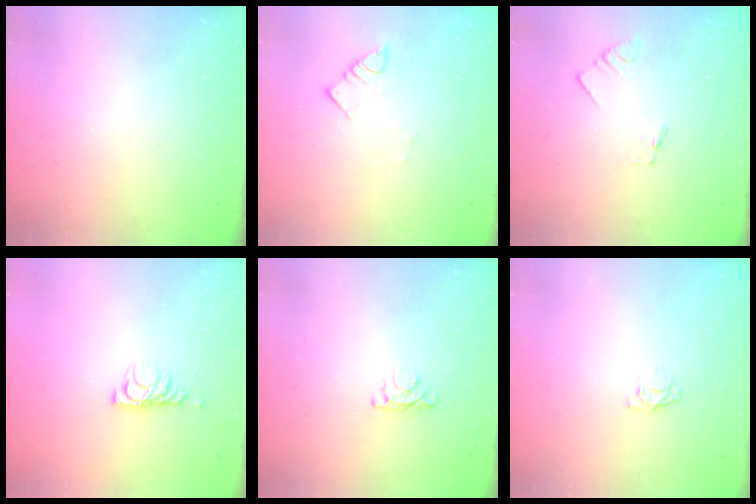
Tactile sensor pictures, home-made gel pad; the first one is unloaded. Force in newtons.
{"total": 3.6, "press": 3.6, "slide": 0.3}
{"total": 0.0}
{"total": 6.2, "press": 6.2, "slide": 0.7}
{"total": 4.0, "press": 4.0, "slide": 0.5}
{"total": 3.2, "press": 3.1, "slide": 0.3}